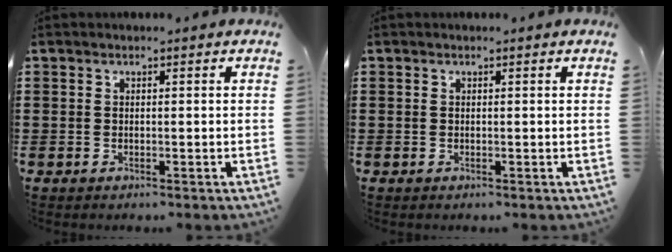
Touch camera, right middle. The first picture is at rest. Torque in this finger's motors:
{"motor_torque": [0.00, 0.00, 0.00, -0.01]}